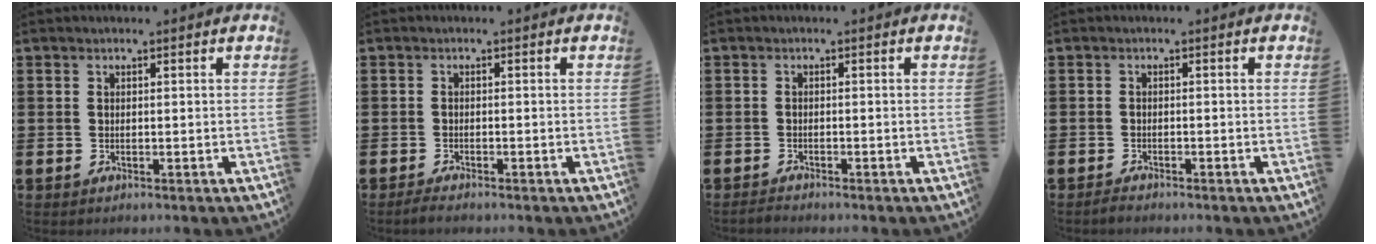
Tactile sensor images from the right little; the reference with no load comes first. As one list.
[{"total": 1.1, "force": [-0.9, 0.1, 0.6], "torque": [-0.012, -0.002, -0.018]}, {"total": 0.7, "force": [-0.7, 0.1, 0.1], "torque": [-0.005, -0.003, -0.015]}, {"total": 0.8, "force": [-0.7, 0.2, 0.2], "torque": [-0.006, -0.002, -0.015]}]